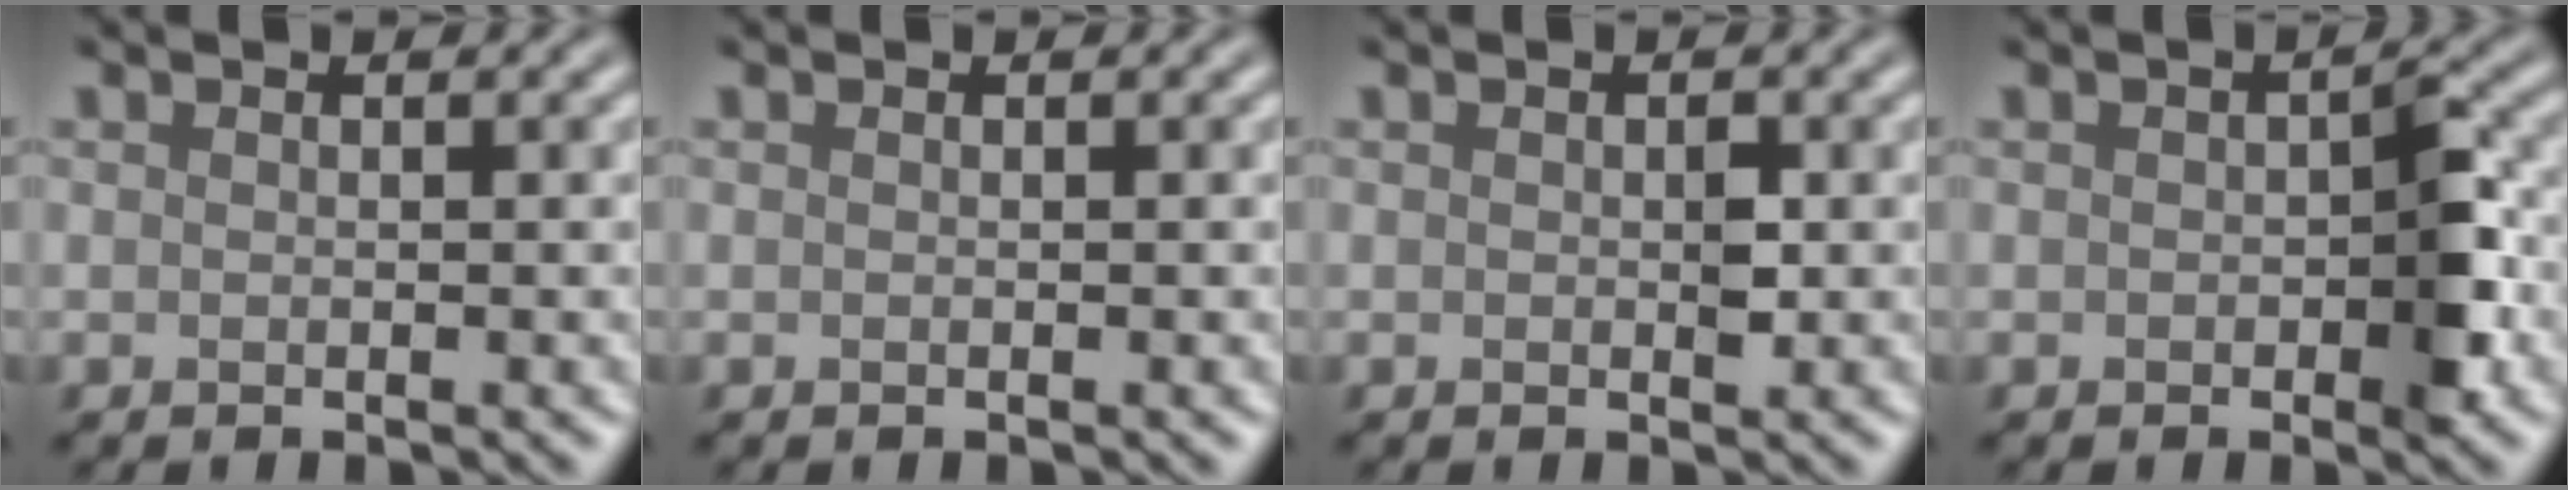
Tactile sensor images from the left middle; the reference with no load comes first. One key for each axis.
{"total": 0.0}
{"total": 1.2, "fx": 0.0, "fy": 0.6, "fz": 1.0, "tx": -0.012, "ty": -0.002, "tz": 0.000}
{"total": 3.3, "fx": -0.4, "fy": 1.6, "fz": 2.9, "tx": -0.037, "ty": 0.000, "tz": -0.007}